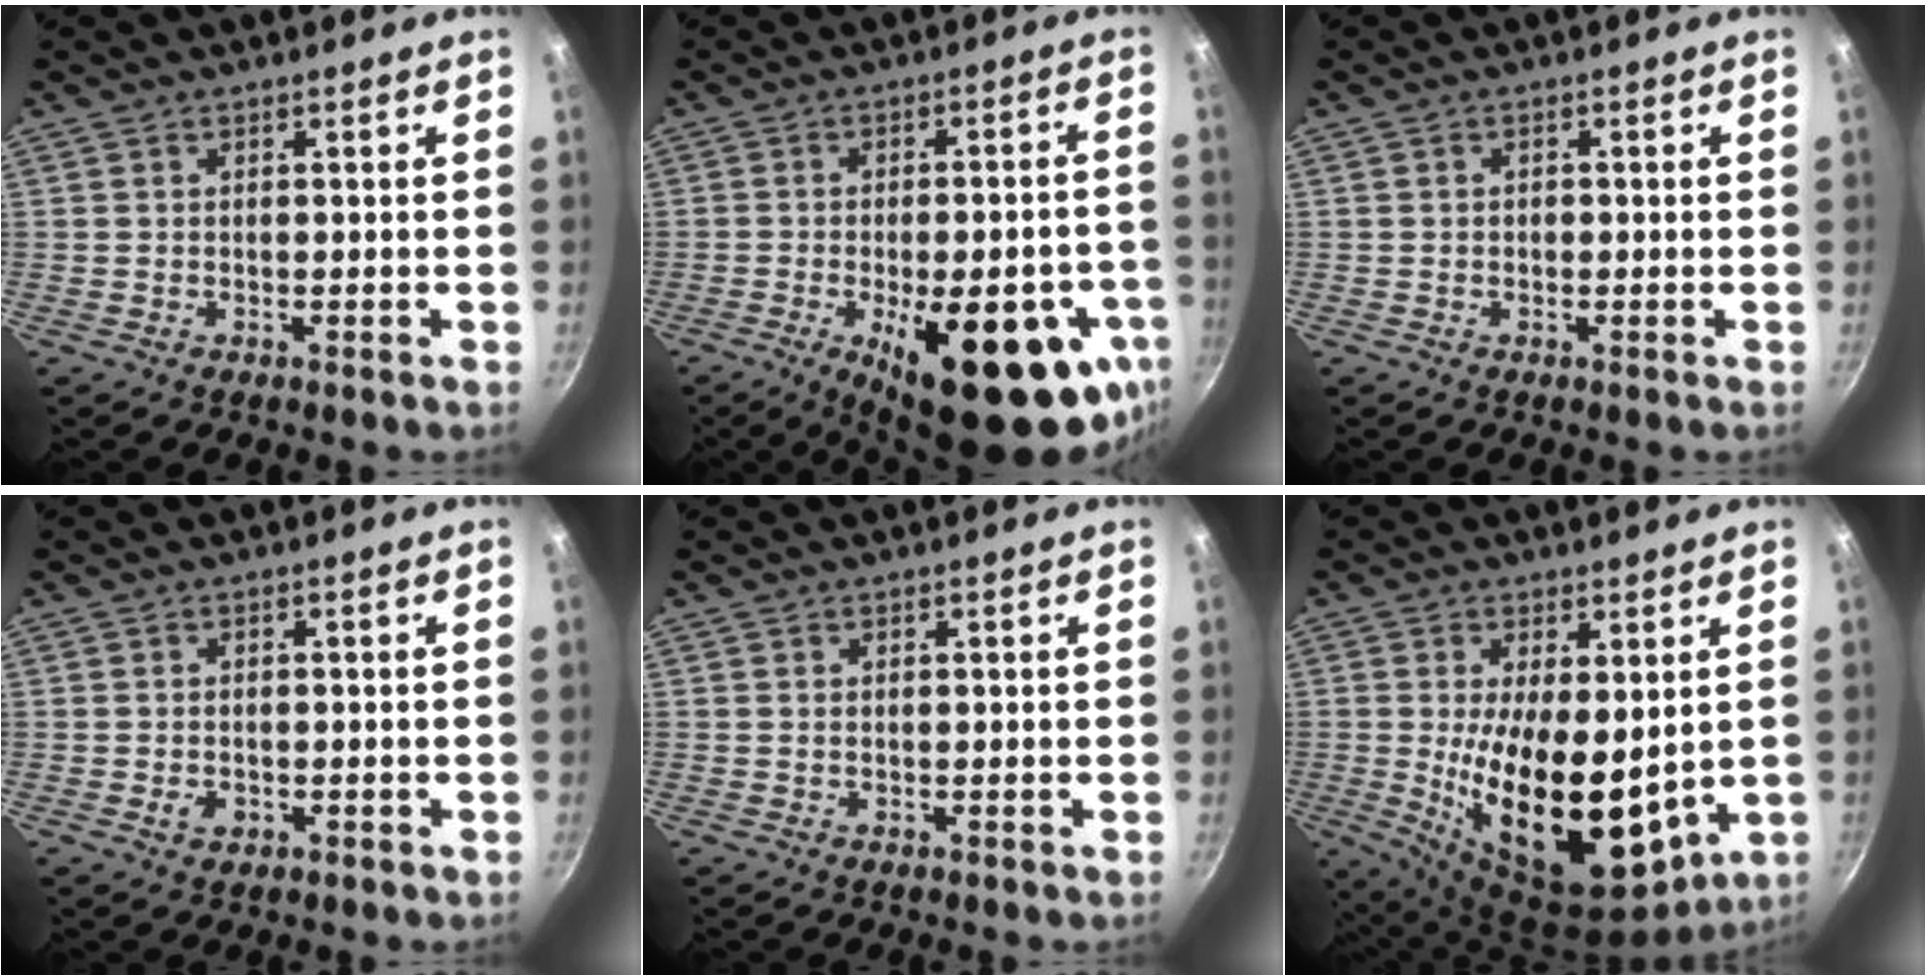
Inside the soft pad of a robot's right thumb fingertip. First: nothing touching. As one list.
[{"total": 23.7, "force": [-9.2, 9.2, 19.8], "torque": [-0.229, 0.015, -0.116]}, {"total": 1.0, "force": [-0.1, 0.8, 0.5], "torque": [-0.006, 0.004, -0.002]}, {"total": 2.1, "force": [-0.7, 1.5, 1.3], "torque": [-0.021, 0.005, -0.009]}, {"total": 0.0}, {"total": 18.9, "force": [0.2, 9.1, 16.5], "torque": [-0.261, -0.035, 0.020]}]